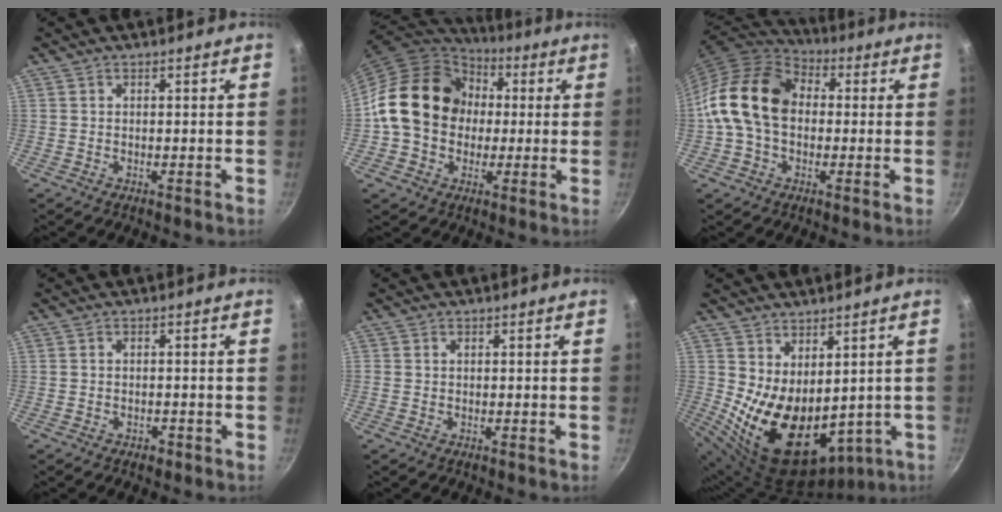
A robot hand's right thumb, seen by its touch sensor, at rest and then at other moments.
{"total": 18.5, "force": [1.3, 15.2, 10.5], "torque": [-0.152, 0.032, 0.011]}
{"total": 16.4, "force": [0.5, 12.0, 11.3], "torque": [-0.183, 0.034, -0.008]}
{"total": 1.5, "force": [-0.9, 1.0, 0.7], "torque": [-0.010, 0.008, -0.009]}
{"total": 0.5, "force": [0.1, 0.5, 0.1], "torque": [-0.002, 0.002, 0.001]}
{"total": 15.9, "force": [1.0, 9.9, 12.3], "torque": [-0.177, -0.035, 0.053]}